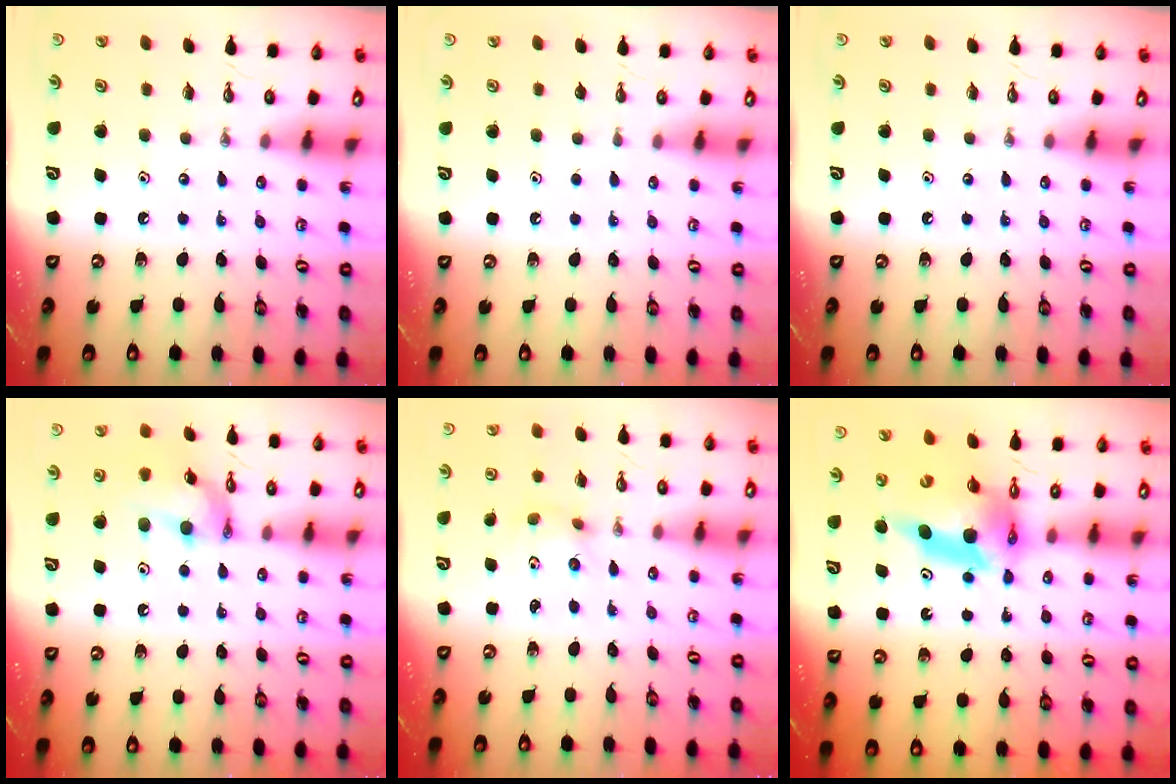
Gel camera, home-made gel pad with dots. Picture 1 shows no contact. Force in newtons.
{"total": 0.9, "press": 0.1, "slide": 0.9}
{"total": 0.0}
{"total": 13.1, "press": 13.0, "slide": 1.2}
{"total": 3.8, "press": 3.4, "slide": 1.7}
{"total": 12.8, "press": 12.7, "slide": 1.2}